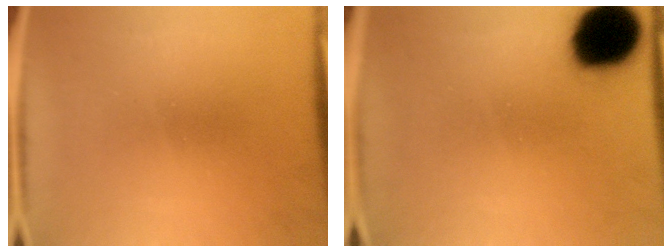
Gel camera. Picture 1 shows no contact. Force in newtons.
{"total": 19.1}